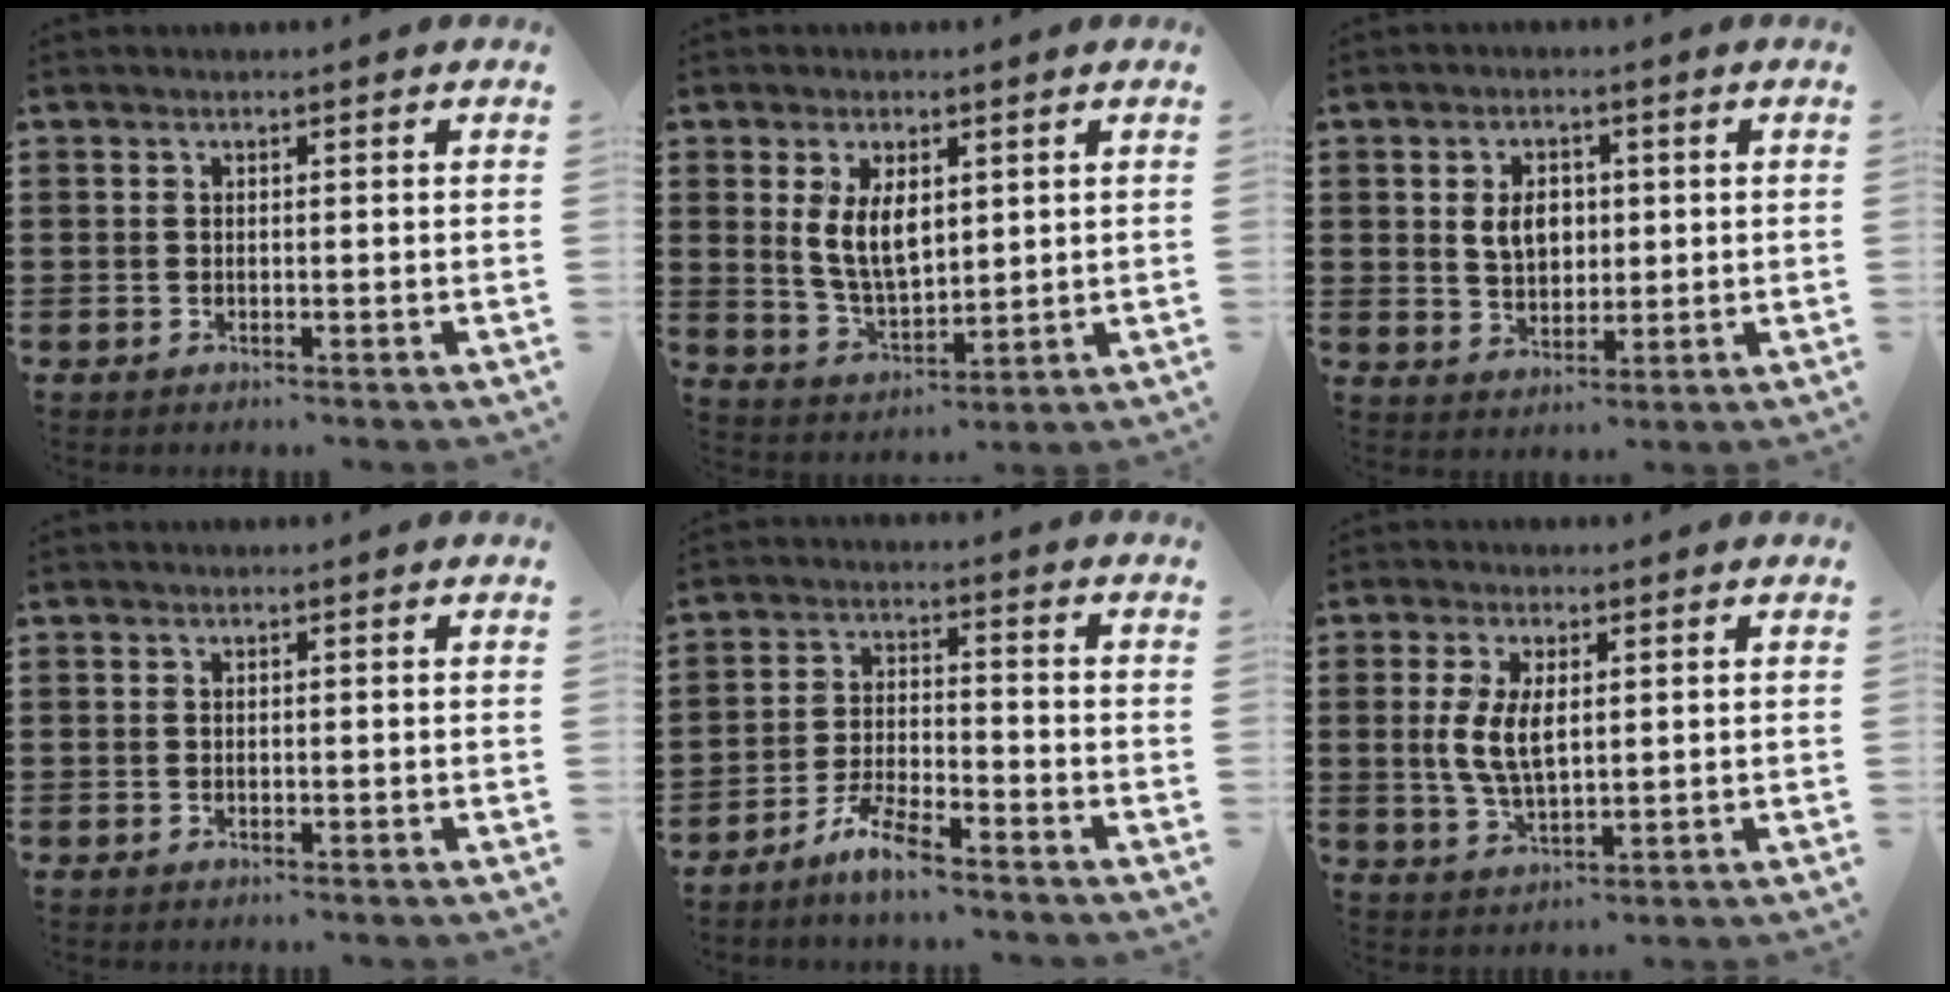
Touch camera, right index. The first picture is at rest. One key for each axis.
{"total": 6.8, "fx": 1.9, "fy": 3.6, "fz": 5.4, "tx": -0.106, "ty": 0.006, "tz": 0.033}
{"total": 5.1, "fx": 0.9, "fy": 3.6, "fz": 3.4, "tx": -0.062, "ty": 0.007, "tz": 0.009}
{"total": 0.0}
{"total": 5.7, "fx": -5.0, "fy": 0.8, "fz": 2.7, "tx": -0.067, "ty": -0.001, "tz": -0.098}
{"total": 6.3, "fx": 0.8, "fy": 2.9, "fz": 5.5, "tx": -0.125, "ty": 0.003, "tz": 0.011}